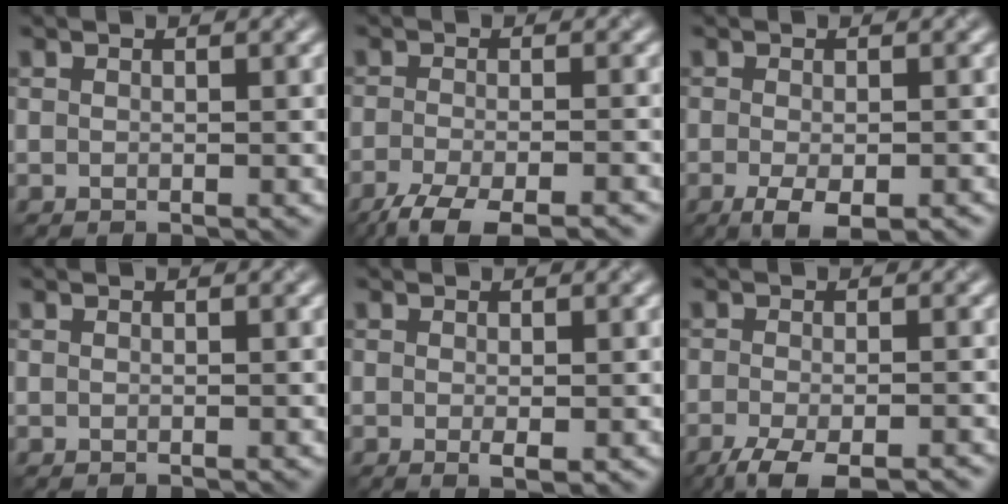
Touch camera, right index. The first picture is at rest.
{"total": 6.1, "force": [-4.7, 1.3, 3.7], "torque": [-0.061, -0.011, -0.085]}
{"total": 3.8, "force": [-1.9, 1.4, 3.0], "torque": [-0.051, -0.010, -0.025]}
{"total": 0.0}
{"total": 1.2, "force": [-0.2, 0.3, 1.1], "torque": [-0.018, -0.007, -0.002]}
{"total": 5.2, "force": [-3.6, 1.3, 3.5], "torque": [-0.060, -0.009, -0.065]}